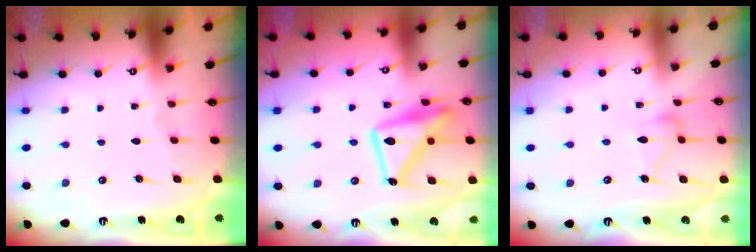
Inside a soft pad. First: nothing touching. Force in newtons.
{"total": 15.7, "press": 15.6, "slide": 1.2}
{"total": 8.2, "press": 8.2, "slide": 0.3}